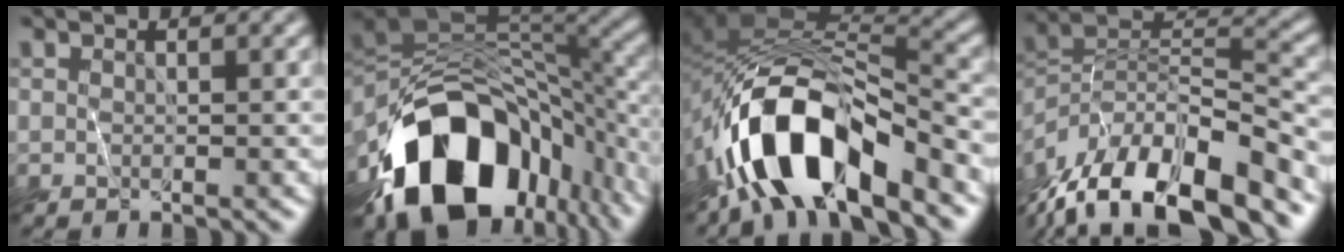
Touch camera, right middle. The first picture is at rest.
{"total": 15.8, "force": [-8.8, 8.5, 10.0], "torque": [-0.181, -0.011, -0.135]}
{"total": 11.3, "force": [-7.1, 4.2, 7.6], "torque": [-0.132, -0.001, -0.134]}
{"total": 14.2, "force": [-10.4, 4.7, 8.4], "torque": [-0.171, 0.006, -0.181]}